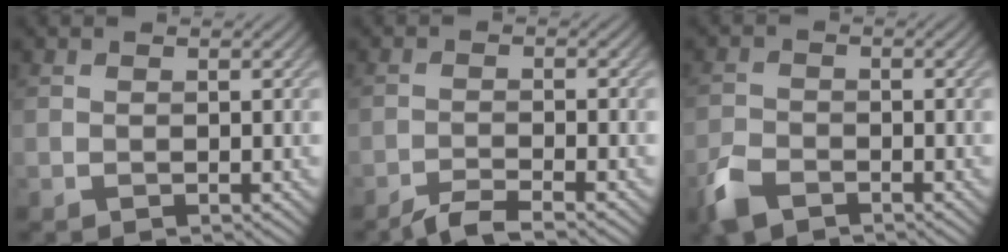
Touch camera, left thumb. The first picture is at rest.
{"total": 3.1, "force": [-2.6, 0.1, 1.7], "torque": [-0.021, 0.004, -0.060]}
{"total": 4.0, "force": [-2.9, 1.8, 2.0], "torque": [-0.043, -0.005, -0.068]}